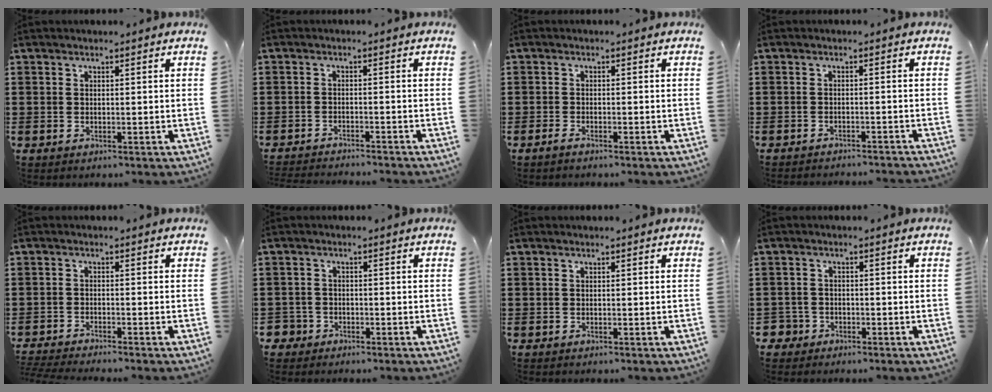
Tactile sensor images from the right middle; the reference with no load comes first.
{"total": 2.1, "force": [-2.1, -0.2, 0.0], "torque": [-0.004, -0.001, -0.043]}
{"total": 0.9, "force": [-0.8, 0.1, 0.4], "torque": [-0.013, -0.005, -0.014]}
{"total": 1.6, "force": [-1.6, -0.2, 0.0], "torque": [-0.005, 0.000, -0.033]}
{"total": 2.3, "force": [-2.3, -0.2, 0.3], "torque": [-0.016, -0.006, -0.049]}
{"total": 2.4, "force": [-1.6, 1.7, 0.5], "torque": [-0.029, -0.007, -0.039]}
{"total": 0.0}
{"total": 2.8, "force": [-2.2, 1.7, 0.4], "torque": [-0.028, -0.007, -0.051]}